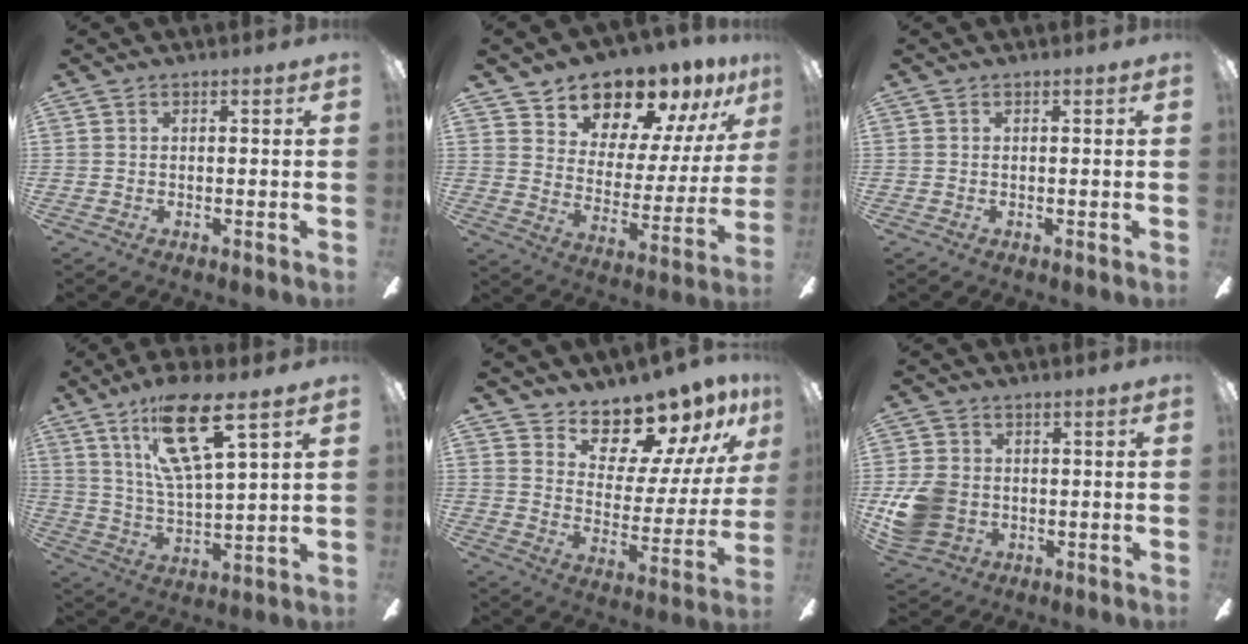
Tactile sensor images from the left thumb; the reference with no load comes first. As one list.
[{"total": 15.3, "force": [13.7, 6.0, 3.1], "torque": [-0.063, -0.118, 0.248]}, {"total": 0.0}, {"total": 17.6, "force": [10.4, 4.5, 13.4], "torque": [-0.250, -0.036, 0.167]}, {"total": 15.1, "force": [13.3, 5.6, 4.6], "torque": [-0.078, -0.114, 0.235]}, {"total": 10.0, "force": [-1.3, 8.4, 5.3], "torque": [-0.117, 0.013, -0.020]}]